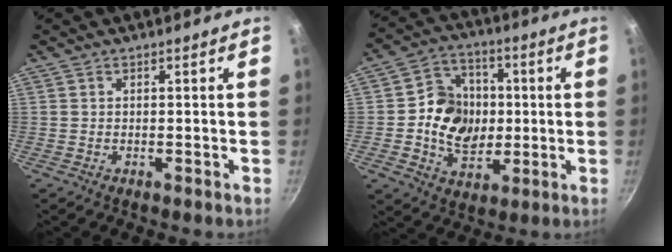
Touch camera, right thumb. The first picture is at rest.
{"total": 13.3, "force": [0.1, 10.9, 7.6], "torque": [-0.091, 0.004, -0.006]}